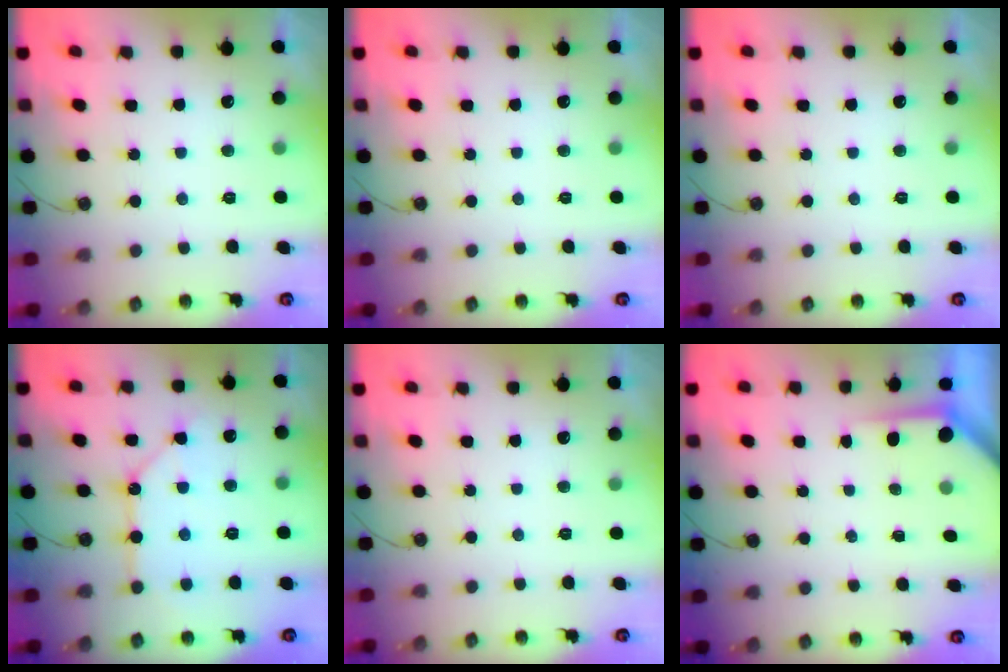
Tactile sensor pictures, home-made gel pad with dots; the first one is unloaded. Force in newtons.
{"total": 0.0}
{"total": 0.0}
{"total": 11.4, "press": 11.3, "slide": 1.1}
{"total": 0.0}
{"total": 3.5, "press": 3.5, "slide": 0.3}